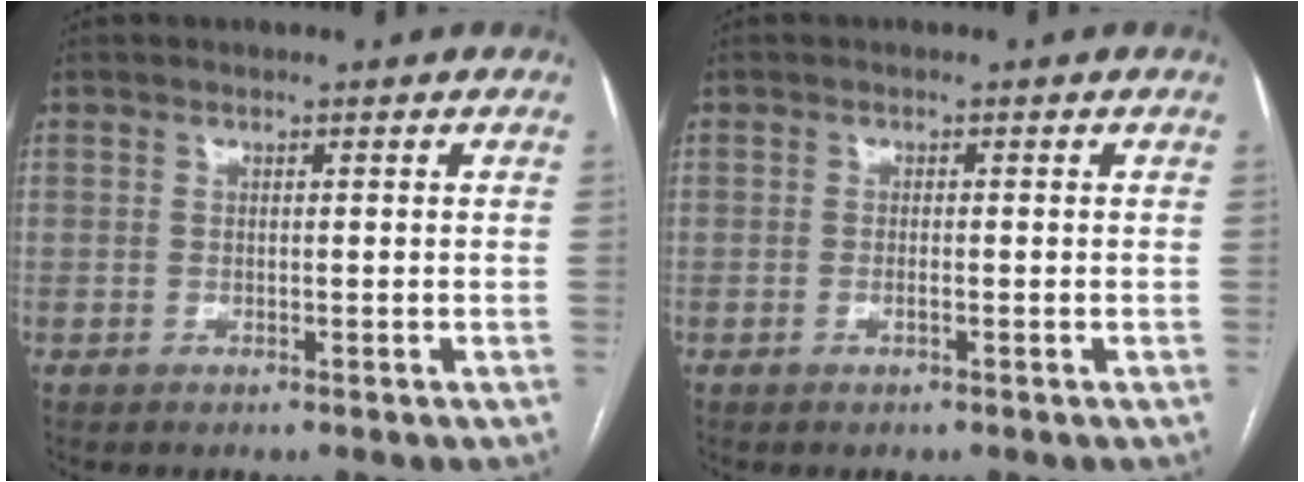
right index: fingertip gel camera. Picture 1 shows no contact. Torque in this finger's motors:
{"motor_torque": [0.00, 0.07, 0.03, 0.00]}